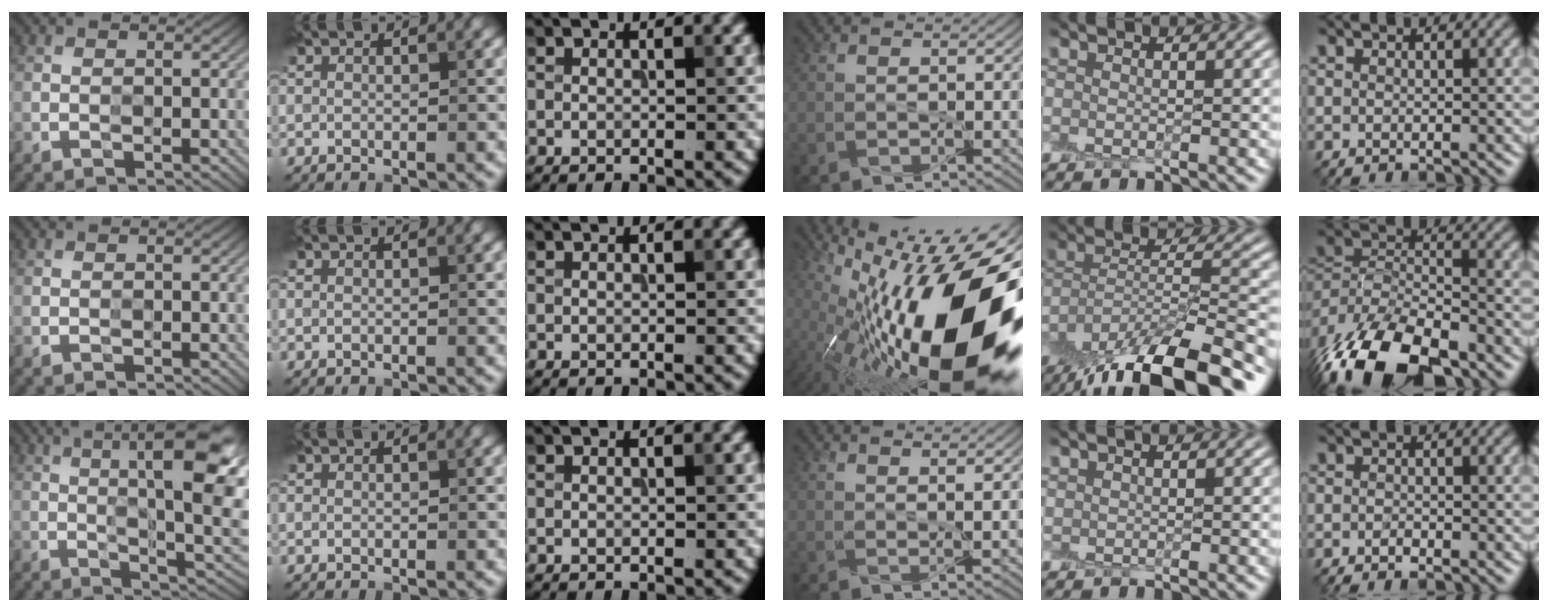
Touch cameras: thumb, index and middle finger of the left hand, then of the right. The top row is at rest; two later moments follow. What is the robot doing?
{"motion": "peel", "object": "plastic wrap"}